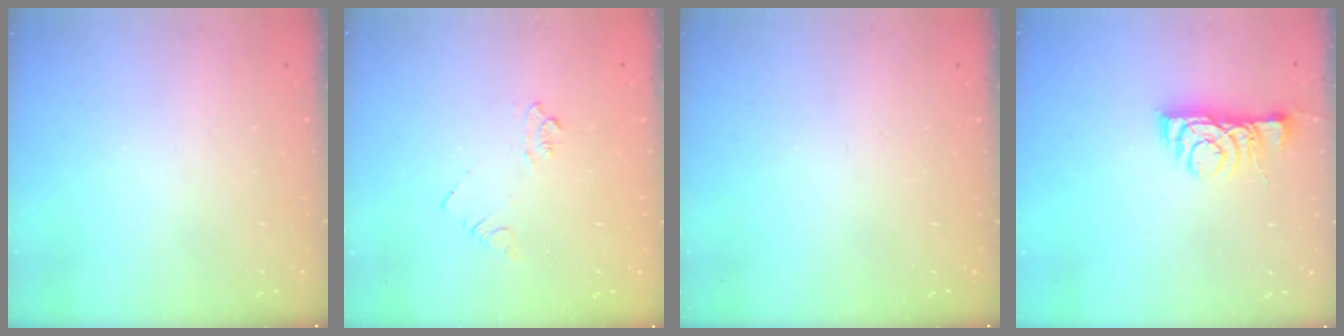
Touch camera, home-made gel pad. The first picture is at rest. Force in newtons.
{"total": 4.4, "press": 4.3, "slide": 0.7}
{"total": 0.0}
{"total": 7.0, "press": 7.0, "slide": 0.9}